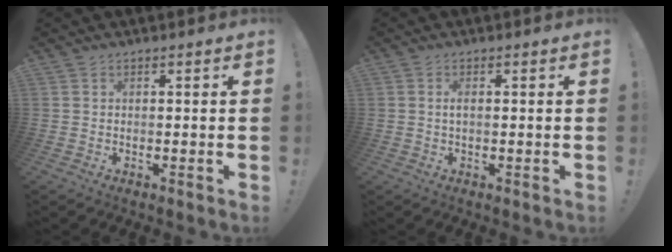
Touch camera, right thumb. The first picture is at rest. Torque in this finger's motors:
{"motor_torque": [-0.05, -0.10, 0.06, 0.10, -0.05]}